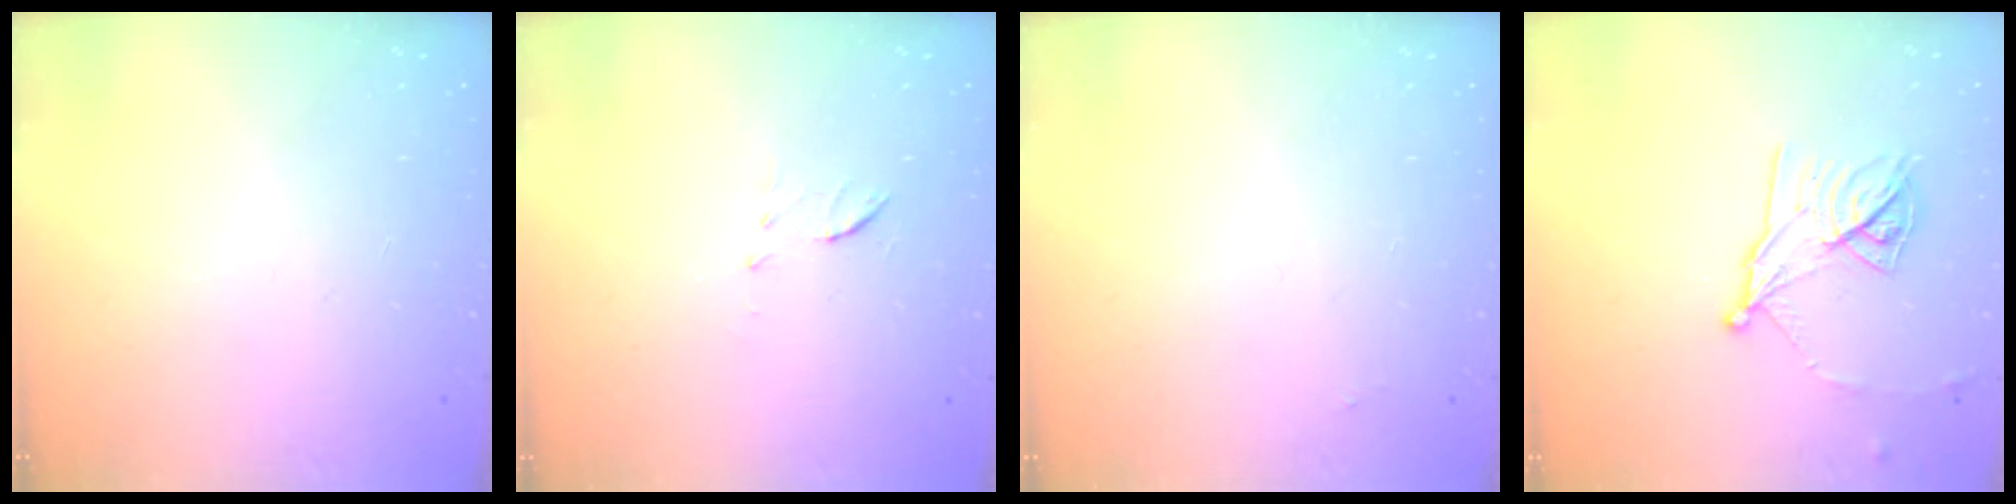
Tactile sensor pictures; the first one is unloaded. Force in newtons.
{"total": 6.2, "press": 6.0, "slide": 1.8}
{"total": 1.9, "press": 1.9, "slide": 0.3}
{"total": 12.9, "press": 12.9, "slide": 0.2}